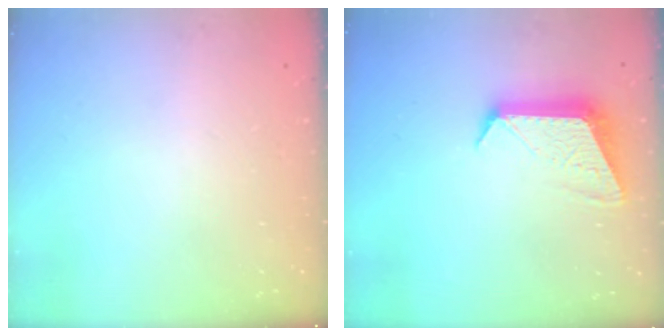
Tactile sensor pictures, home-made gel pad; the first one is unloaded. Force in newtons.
{"total": 11.8, "press": 11.7, "slide": 0.6}